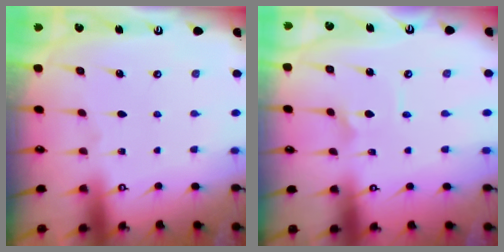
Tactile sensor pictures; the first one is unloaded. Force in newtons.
{"total": 1.8, "press": 1.8, "slide": 0.1}